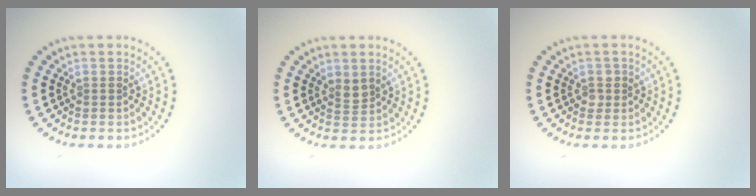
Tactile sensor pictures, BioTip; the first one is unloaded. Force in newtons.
{"total": 1.5, "press": 1.1, "slide": 1.0}
{"total": 0.9, "press": 0.9, "slide": 0.2}